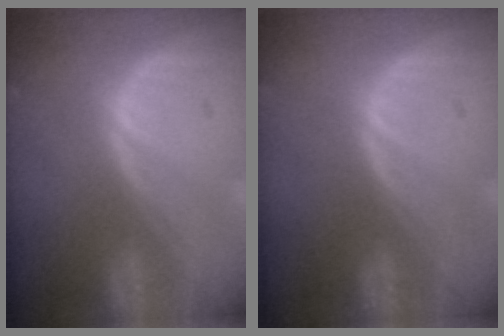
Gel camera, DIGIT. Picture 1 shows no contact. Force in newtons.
{"total": 0.0}